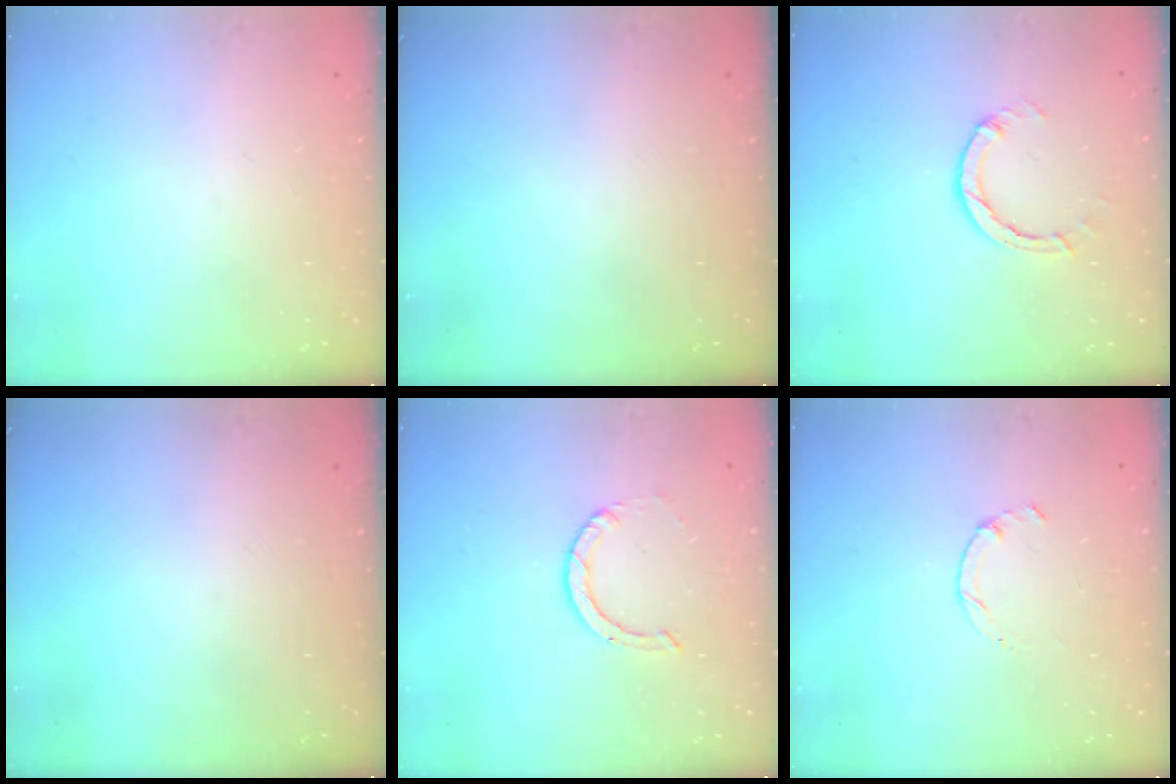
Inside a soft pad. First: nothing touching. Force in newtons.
{"total": 0.0}
{"total": 2.7, "press": 2.7, "slide": 0.3}
{"total": 0.0}
{"total": 2.0, "press": 2.0, "slide": 0.2}
{"total": 1.3, "press": 1.2, "slide": 0.4}